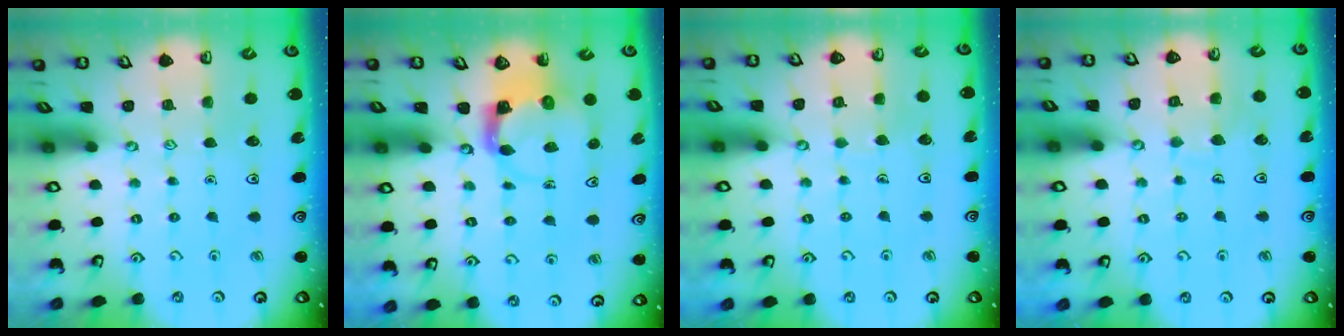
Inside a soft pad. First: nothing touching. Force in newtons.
{"total": 3.9, "press": 3.8, "slide": 0.6}
{"total": 3.4, "press": 3.4, "slide": 0.3}
{"total": 7.0, "press": 7.0, "slide": 0.5}